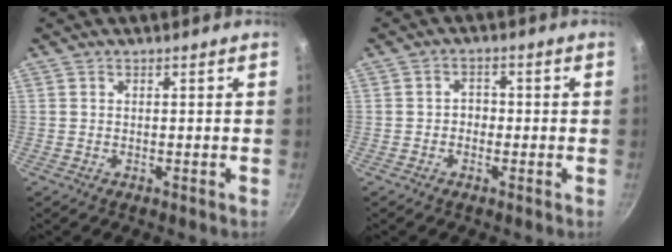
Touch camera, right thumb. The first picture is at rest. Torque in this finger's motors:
{"motor_torque": [-0.29, 0.26, -0.07, 0.08, -0.04]}